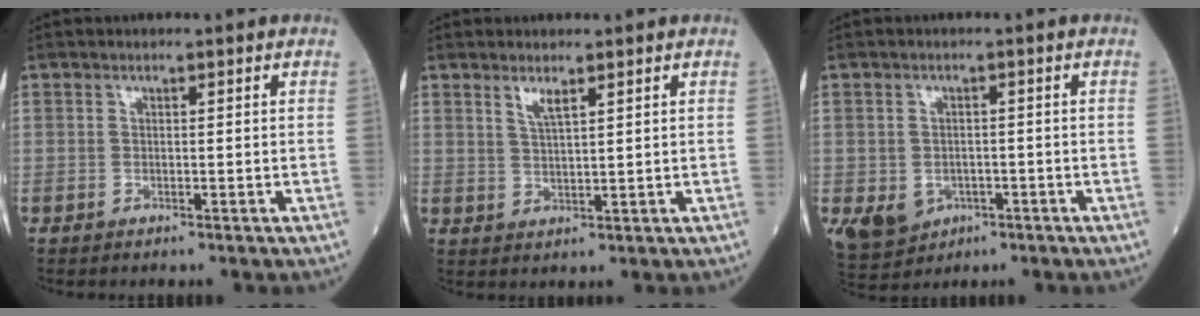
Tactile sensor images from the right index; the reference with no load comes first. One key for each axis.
{"total": 2.5, "fx": 1.7, "fy": 0.2, "fz": 1.9, "tx": -0.041, "ty": -0.004, "tz": 0.035}
{"total": 7.6, "fx": -3.1, "fy": 6.2, "fz": 3.1, "tx": -0.062, "ty": 0.004, "tz": -0.038}